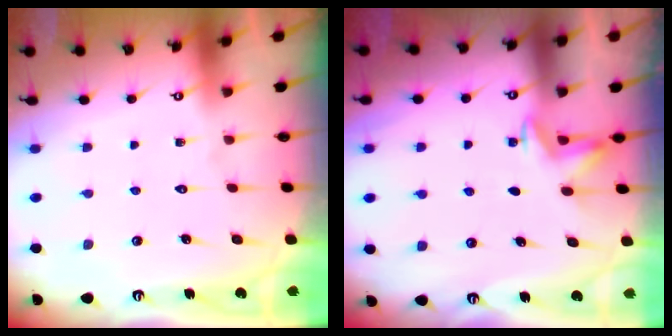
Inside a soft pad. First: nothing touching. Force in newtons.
{"total": 3.2, "press": 3.1, "slide": 0.7}